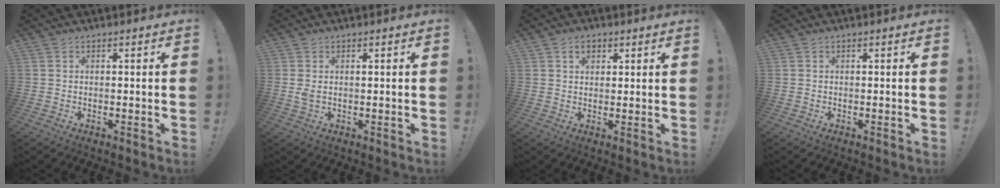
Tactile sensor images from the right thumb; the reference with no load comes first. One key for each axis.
{"total": 1.7, "fx": 0.5, "fy": 0.8, "fz": 1.4, "tx": -0.027, "ty": 0.002, "tz": 0.007}
{"total": 2.9, "fx": 1.4, "fy": 1.9, "fz": 1.6, "tx": -0.020, "ty": 0.001, "tz": 0.023}
{"total": 0.0}